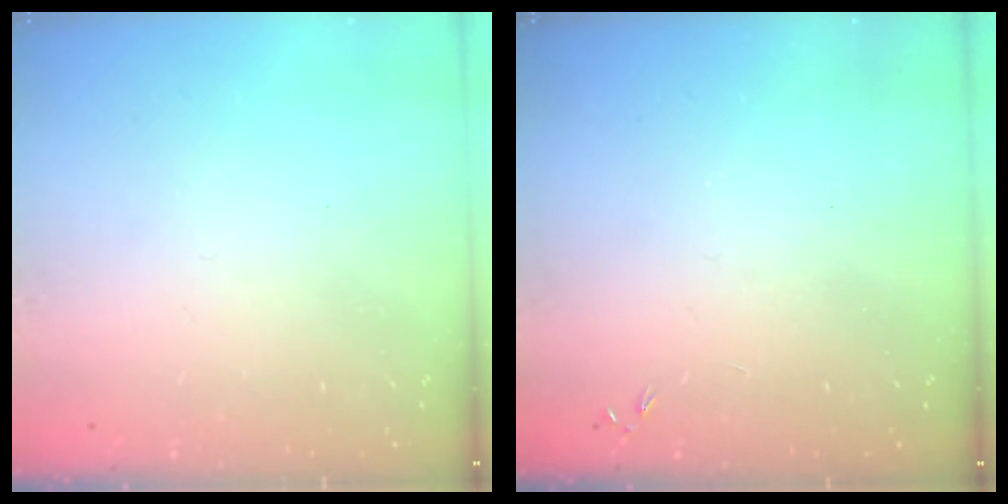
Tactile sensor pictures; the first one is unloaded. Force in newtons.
{"total": 0.0}